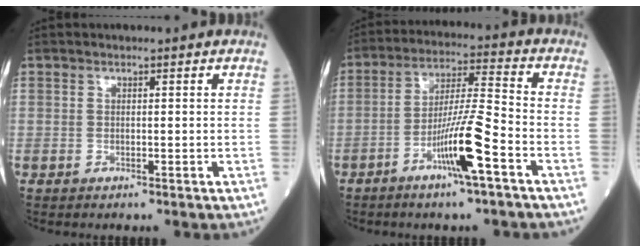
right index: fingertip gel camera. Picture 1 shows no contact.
{"total": 9.8, "force": [-4.8, -0.3, 8.6], "torque": [-0.163, 0.001, -0.088]}